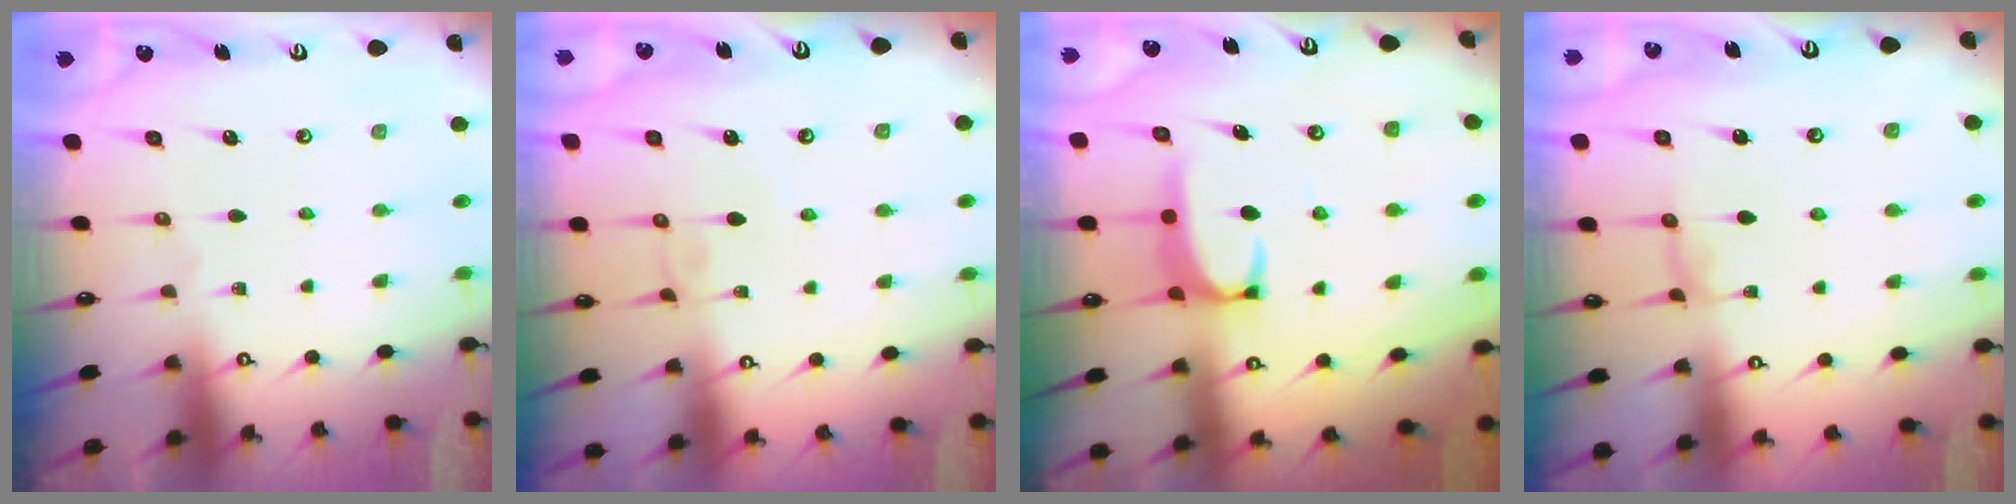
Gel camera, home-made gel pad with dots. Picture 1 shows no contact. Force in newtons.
{"total": 1.6, "press": 1.6, "slide": 0.1}
{"total": 2.0, "press": 2.0, "slide": 0.3}
{"total": 1.1, "press": 1.0, "slide": 0.3}